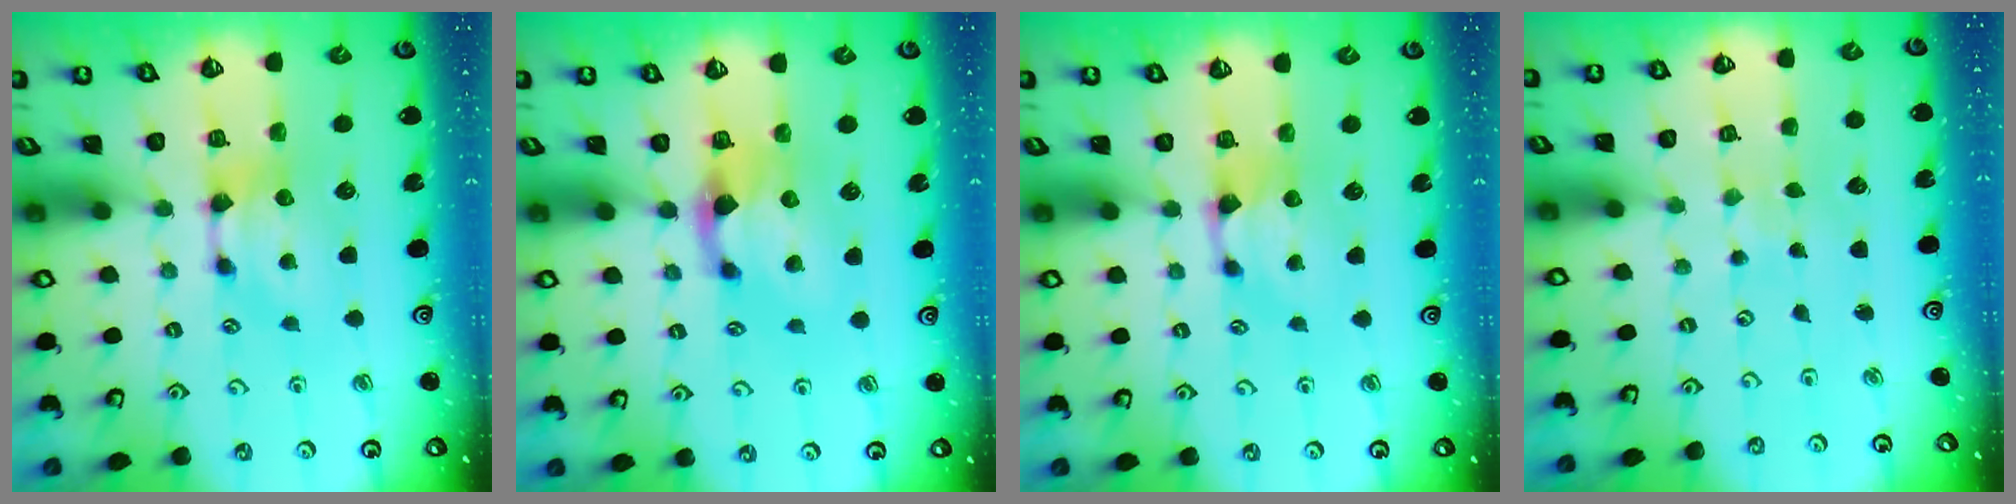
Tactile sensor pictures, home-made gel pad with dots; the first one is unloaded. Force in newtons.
{"total": 1.9, "press": 1.4, "slide": 1.2}
{"total": 0.8, "press": 0.3, "slide": 0.7}
{"total": 6.4, "press": 6.4, "slide": 0.3}